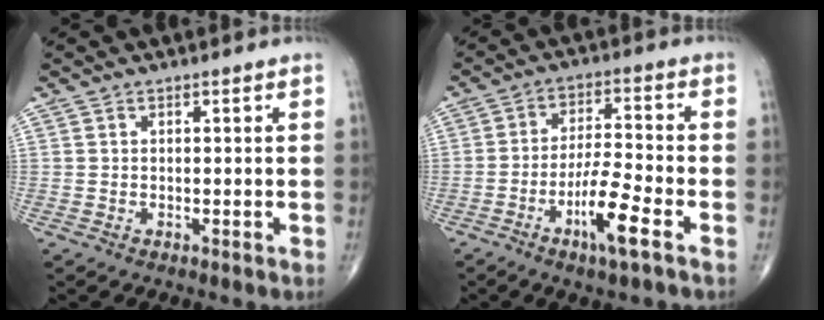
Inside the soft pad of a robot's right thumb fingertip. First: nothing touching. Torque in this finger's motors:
{"motor_torque": [3.90, 1.11, 1.45, -1.32, 0.60]}